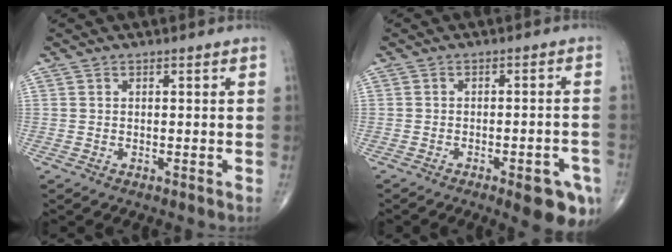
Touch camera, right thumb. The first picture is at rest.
{"total": 8.6, "force": [-4.4, 2.6, 7.0], "torque": [-0.071, 0.015, -0.049]}